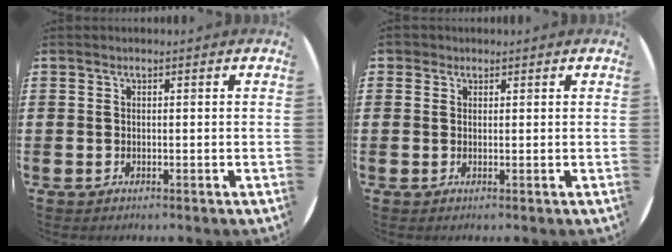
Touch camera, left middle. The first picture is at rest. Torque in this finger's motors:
{"motor_torque": [-0.12, 0.25, 0.02, -0.01]}